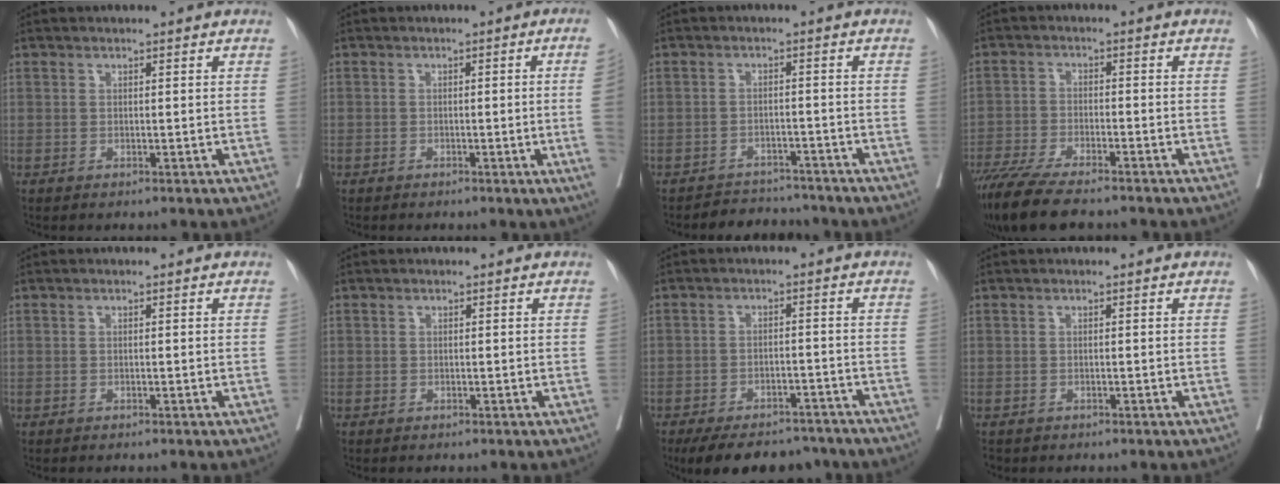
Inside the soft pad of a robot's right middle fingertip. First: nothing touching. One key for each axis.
{"total": 3.9, "fx": -0.9, "fy": -0.9, "fz": 3.7, "tx": -0.041, "ty": -0.003, "tz": -0.015}
{"total": 4.6, "fx": -4.3, "fy": 1.4, "fz": -0.8, "tx": 0.019, "ty": 0.009, "tz": -0.067}
{"total": 11.1, "fx": -9.2, "fy": 1.6, "fz": 6.1, "tx": -0.098, "ty": -0.027, "tz": -0.152}
{"total": 0.0}
{"total": 0.0}
{"total": 13.1, "fx": -10.9, "fy": 5.6, "fz": 4.7, "tx": -0.073, "ty": 0.006, "tz": -0.144}
{"total": 1.1, "fx": -0.9, "fy": 0.7, "fz": 0.2, "tx": -0.009, "ty": 0.000, "tz": -0.013}